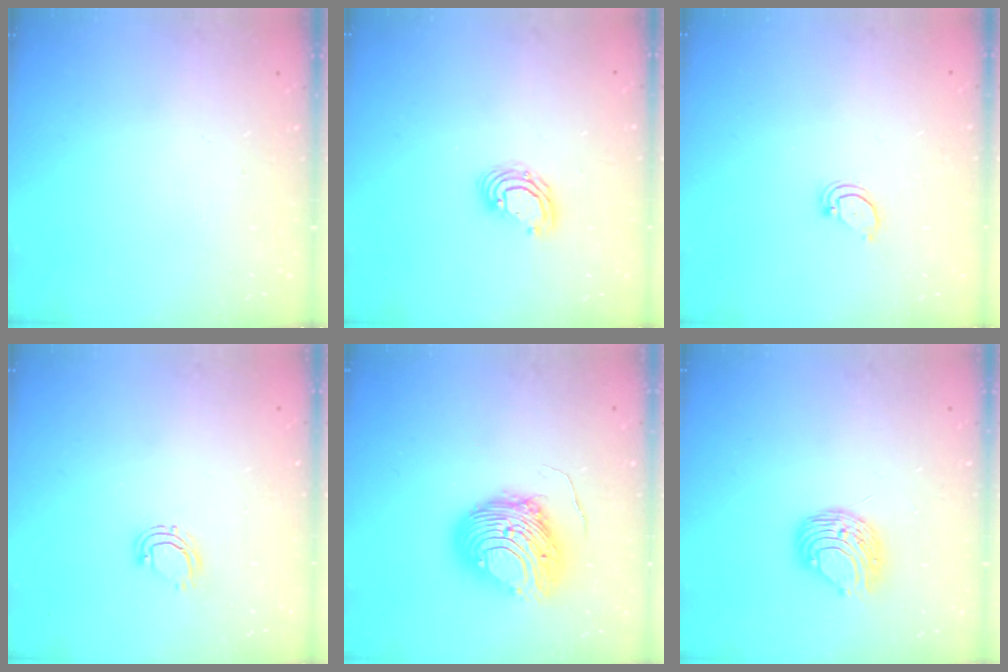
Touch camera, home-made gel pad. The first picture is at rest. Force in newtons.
{"total": 7.0, "press": 7.0, "slide": 0.8}
{"total": 2.0, "press": 2.0, "slide": 0.2}
{"total": 5.0, "press": 4.9, "slide": 1.0}
{"total": 10.9, "press": 10.8, "slide": 1.3}
{"total": 8.9, "press": 8.9, "slide": 0.7}